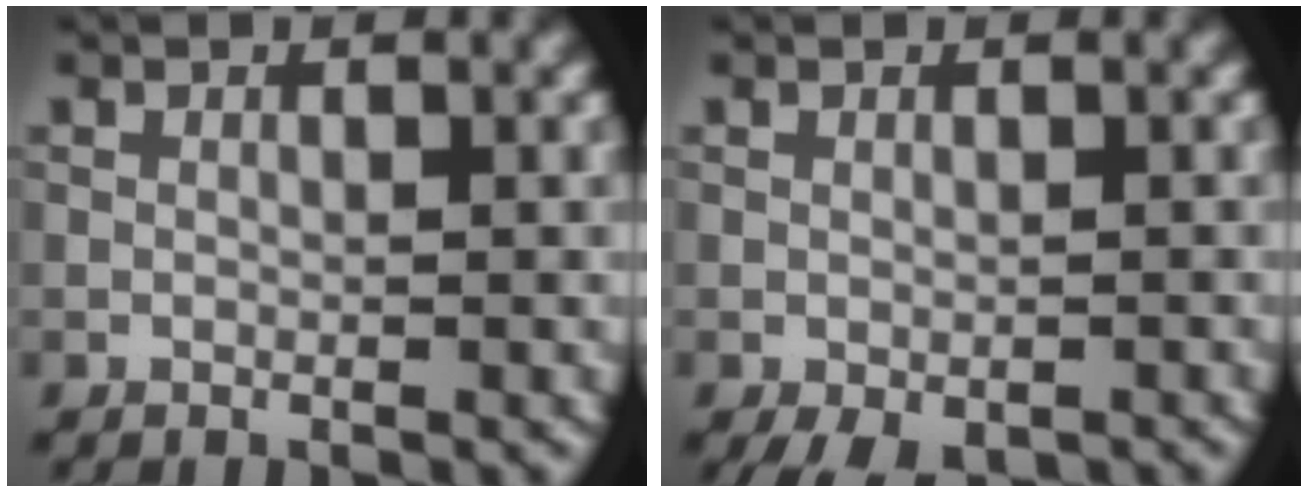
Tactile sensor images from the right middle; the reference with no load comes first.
{"total": 2.4, "force": [-1.6, 0.9, 1.5], "torque": [-0.026, -0.008, -0.016]}